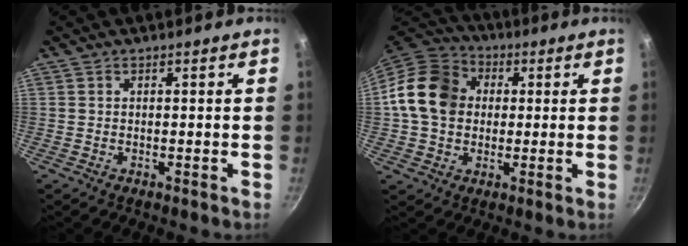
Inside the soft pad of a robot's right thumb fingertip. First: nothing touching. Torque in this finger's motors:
{"motor_torque": [0.54, 2.26, 1.06, -0.04, 0.47]}